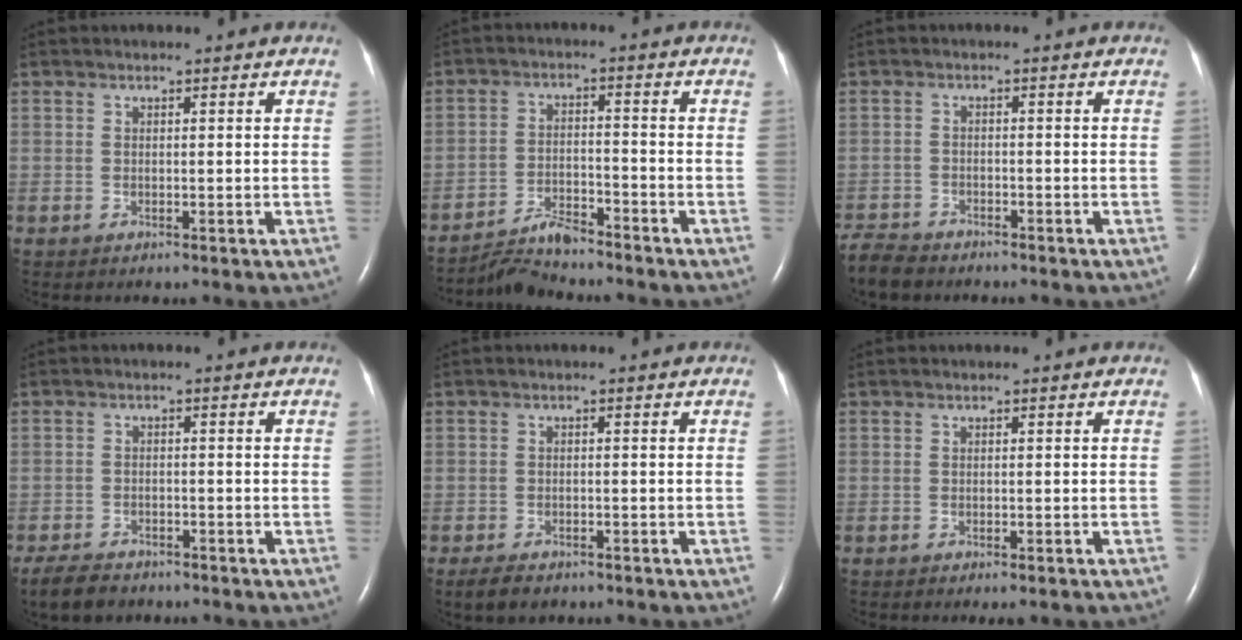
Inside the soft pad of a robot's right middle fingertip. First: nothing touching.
{"total": 5.3, "force": [-5.2, 0.3, 0.8], "torque": [-0.020, -0.013, -0.091]}
{"total": 4.7, "force": [-4.5, 1.2, 1.0], "torque": [-0.022, -0.017, -0.083]}
{"total": 5.1, "force": [-4.3, 1.9, 1.9], "torque": [-0.040, -0.010, -0.070]}
{"total": 3.2, "force": [-2.4, 1.3, 1.6], "torque": [-0.034, -0.007, -0.034]}
{"total": 1.3, "force": [-1.0, 0.0, 0.9], "torque": [-0.013, -0.005, -0.008]}